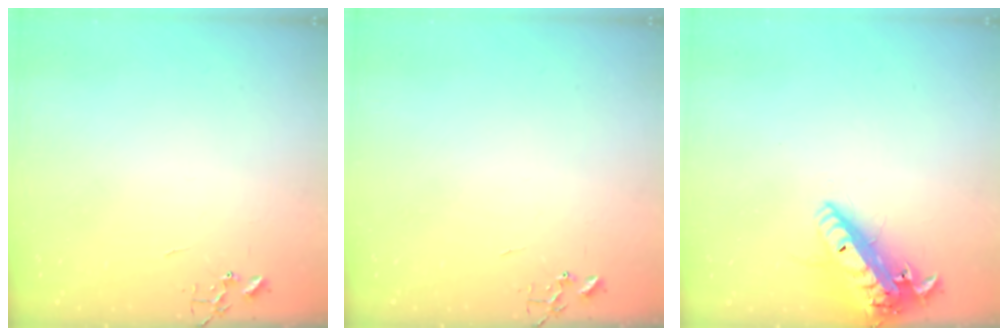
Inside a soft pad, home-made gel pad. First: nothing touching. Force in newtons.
{"total": 0.0}
{"total": 17.1, "press": 16.8, "slide": 3.3}